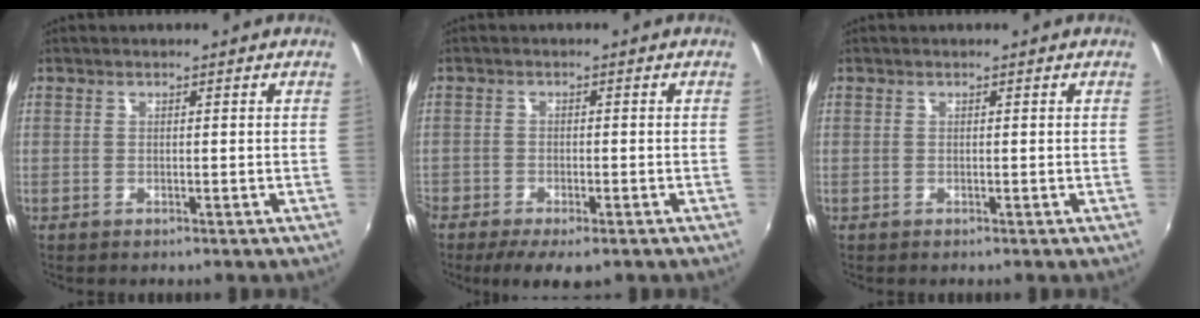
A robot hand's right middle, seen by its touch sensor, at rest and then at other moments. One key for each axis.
{"total": 7.3, "fx": -5.2, "fy": 2.7, "fz": 4.3, "tx": -0.107, "ty": -0.029, "tz": -0.090}
{"total": 0.0}